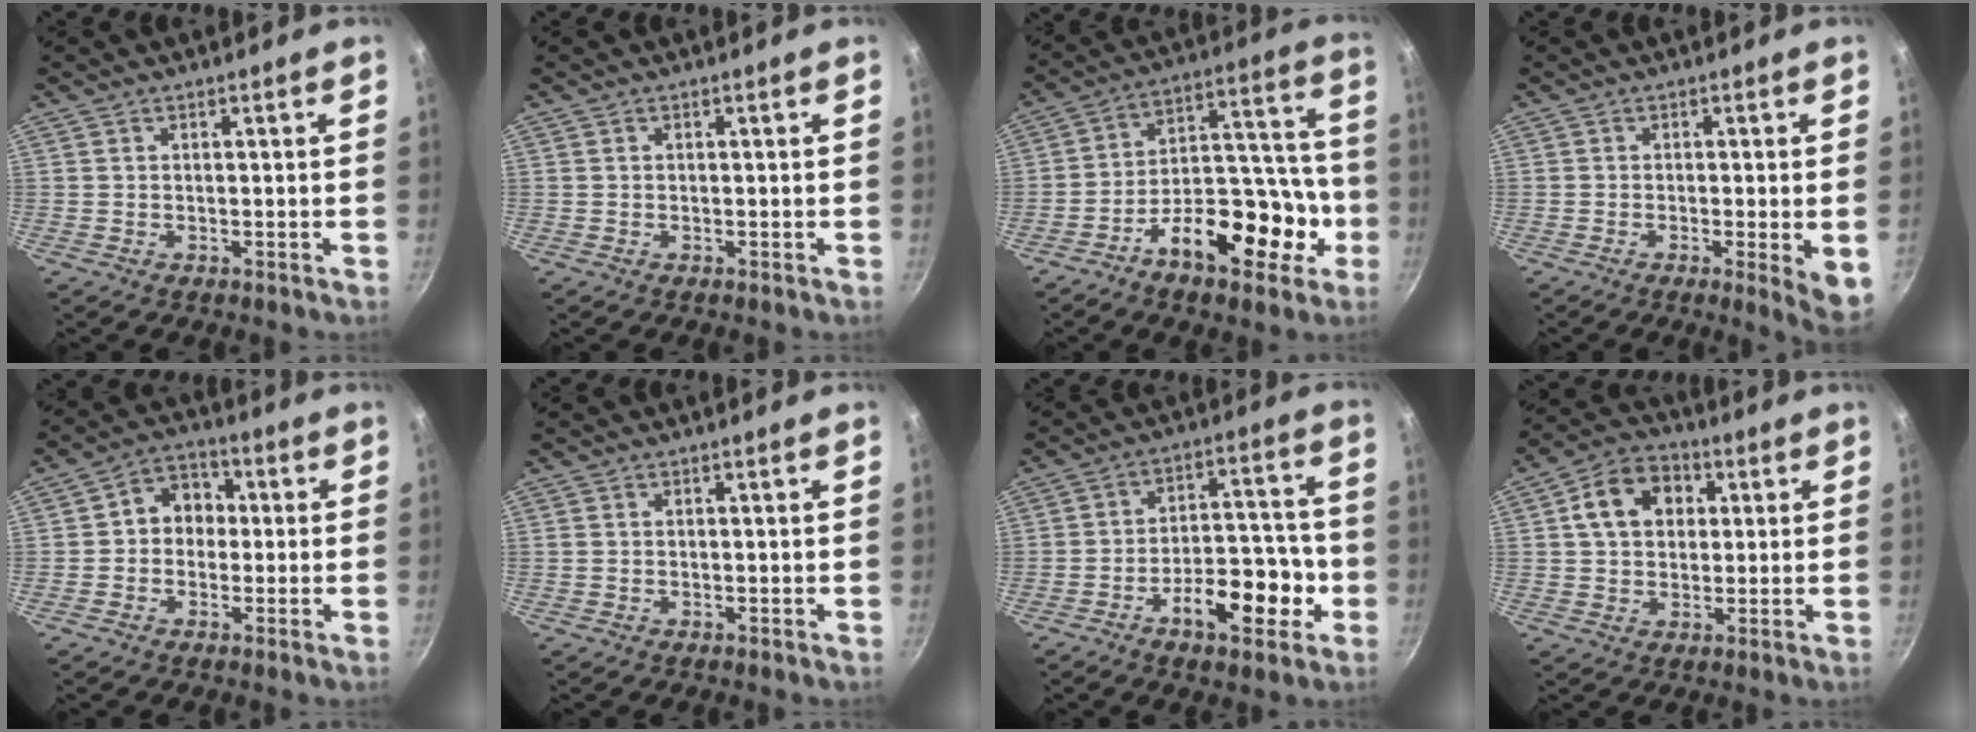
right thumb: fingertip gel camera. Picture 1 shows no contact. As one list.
[{"total": 0.0}, {"total": 19.0, "force": [-8.8, 9.8, 13.7], "torque": [-0.158, 0.083, -0.142]}, {"total": 5.9, "force": [-1.3, 0.9, 5.7], "torque": [-0.070, -0.006, -0.015]}, {"total": 6.7, "force": [0.2, 5.7, 3.5], "torque": [-0.013, 0.016, -0.010]}, {"total": 0.0}, {"total": 13.5, "force": [-5.6, 6.6, 10.4], "torque": [-0.113, 0.052, -0.085]}, {"total": 10.9, "force": [2.7, 8.4, 6.5], "torque": [-0.079, 0.016, 0.032]}]